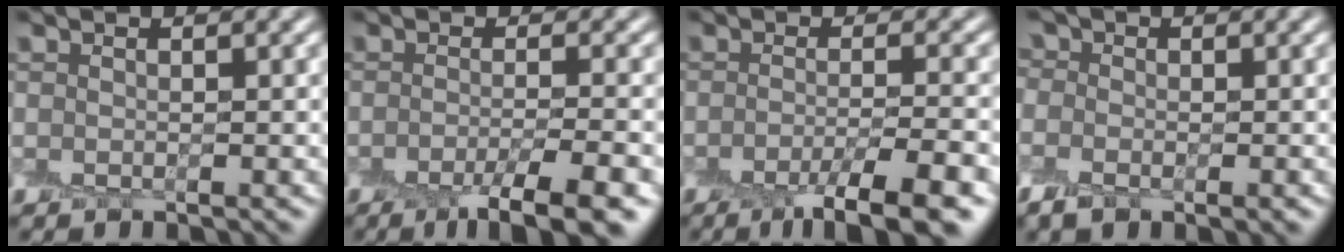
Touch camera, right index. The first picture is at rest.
{"total": 5.2, "force": [-2.9, 0.8, 4.3], "torque": [-0.054, -0.004, -0.044]}
{"total": 5.8, "force": [-3.4, 0.9, 4.7], "torque": [-0.059, -0.003, -0.052]}
{"total": 3.7, "force": [-0.8, 2.8, 2.3], "torque": [-0.037, 0.003, -0.018]}